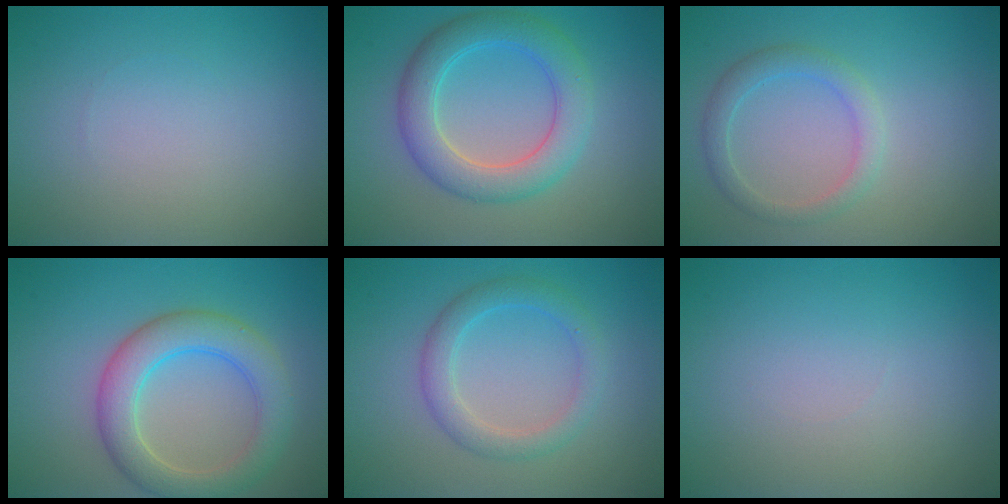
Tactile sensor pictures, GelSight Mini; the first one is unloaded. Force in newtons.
{"total": 5.3, "press": 5.3, "slide": 0.2}
{"total": 2.4, "press": 2.4, "slide": 0.1}
{"total": 5.3, "press": 5.3, "slide": 0.3}
{"total": 3.0, "press": 3.0, "slide": 0.1}
{"total": 0.0}